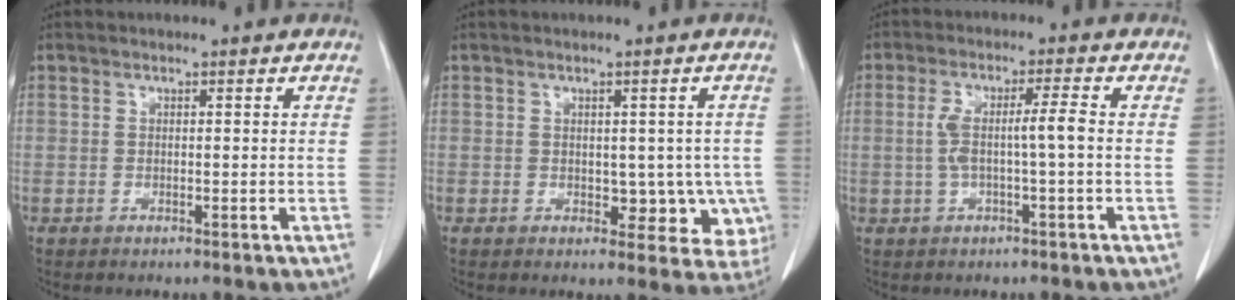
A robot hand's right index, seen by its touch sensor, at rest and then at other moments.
{"total": 6.4, "force": [-0.8, 4.3, 4.7], "torque": [-0.028, 0.012, 0.000]}
{"total": 5.2, "force": [-0.3, 0.0, 5.2], "torque": [-0.105, 0.016, -0.003]}